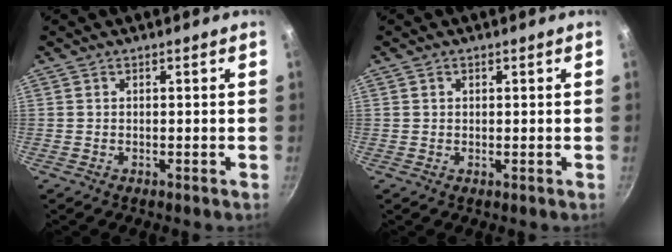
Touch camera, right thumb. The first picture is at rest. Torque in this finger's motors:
{"motor_torque": [-0.07, -0.54, -0.39, -0.18, 0.07]}